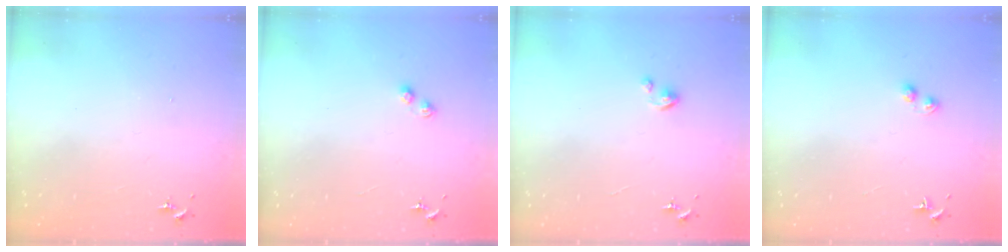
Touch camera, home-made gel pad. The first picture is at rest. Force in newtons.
{"total": 2.8, "press": 2.8, "slide": 0.3}
{"total": 3.3, "press": 3.3, "slide": 0.2}
{"total": 2.8, "press": 2.8, "slide": 0.4}